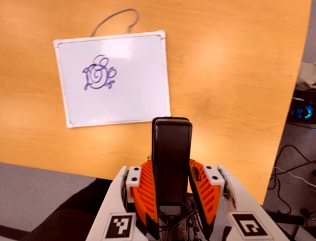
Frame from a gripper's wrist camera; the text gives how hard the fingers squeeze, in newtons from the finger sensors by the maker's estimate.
{"total": 4.1, "left": 2.6, "right": 5.6}